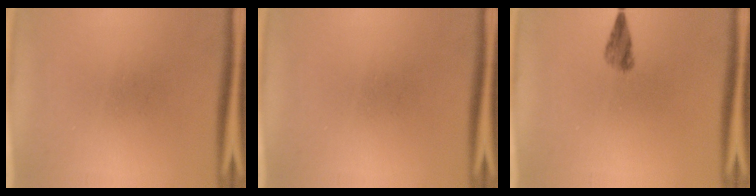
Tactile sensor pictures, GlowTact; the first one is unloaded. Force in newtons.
{"total": 0.0}
{"total": 2.2}